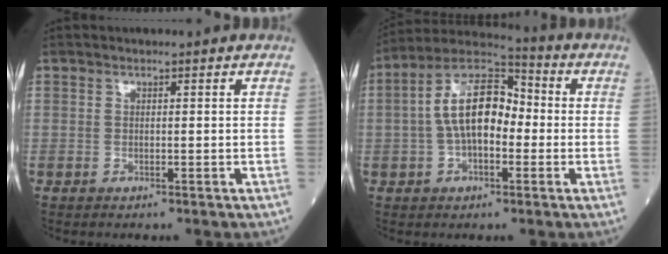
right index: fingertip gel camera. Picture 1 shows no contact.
{"total": 11.7, "force": [-0.2, 5.6, 10.3], "torque": [-0.204, 0.037, -0.009]}